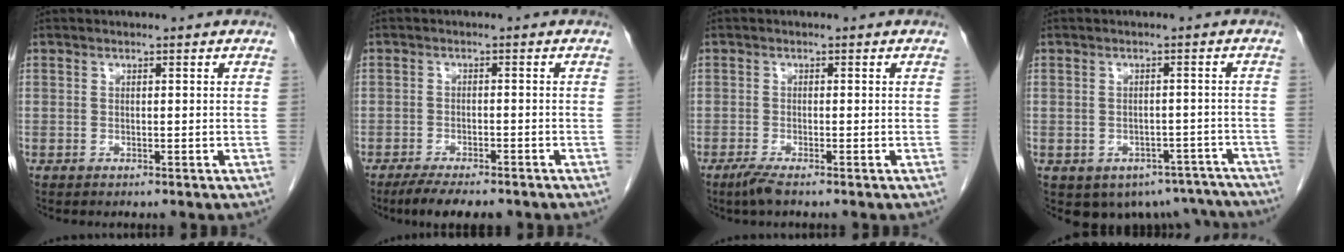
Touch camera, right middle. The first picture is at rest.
{"total": 6.8, "force": [-5.4, 1.8, 3.6], "torque": [-0.051, -0.009, -0.084]}
{"total": 2.1, "force": [-1.5, 0.0, 1.5], "torque": [-0.039, -0.007, -0.034]}
{"total": 10.7, "force": [-8.0, 6.6, 2.4], "torque": [-0.020, 0.017, -0.086]}